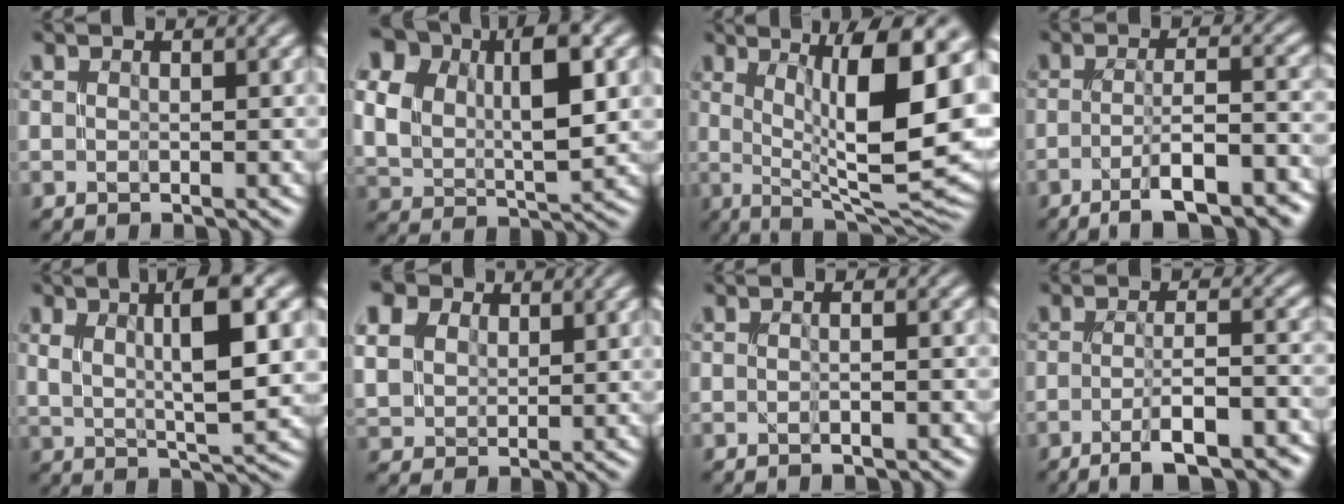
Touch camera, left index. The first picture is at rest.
{"total": 11.5, "force": [3.4, 7.2, 8.2], "torque": [-0.161, 0.003, 0.067]}
{"total": 13.2, "force": [2.1, 3.4, 12.5], "torque": [-0.176, 0.002, 0.038]}
{"total": 7.9, "force": [-4.3, 1.9, 6.4], "torque": [-0.088, 0.002, -0.064]}
{"total": 7.6, "force": [2.2, 2.0, 6.9], "torque": [-0.114, 0.003, 0.039]}
{"total": 9.7, "force": [4.9, 6.9, 4.7], "torque": [-0.134, 0.029, 0.078]}
{"total": 1.9, "force": [-0.3, 0.6, 1.8], "torque": [-0.002, -0.001, -0.018]}
{"total": 7.0, "force": [-3.8, 1.6, 5.6], "torque": [-0.079, 0.003, -0.056]}